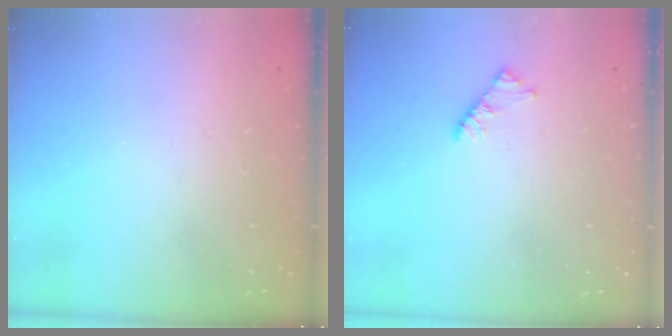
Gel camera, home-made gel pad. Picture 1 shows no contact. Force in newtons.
{"total": 3.3, "press": 3.2, "slide": 0.6}